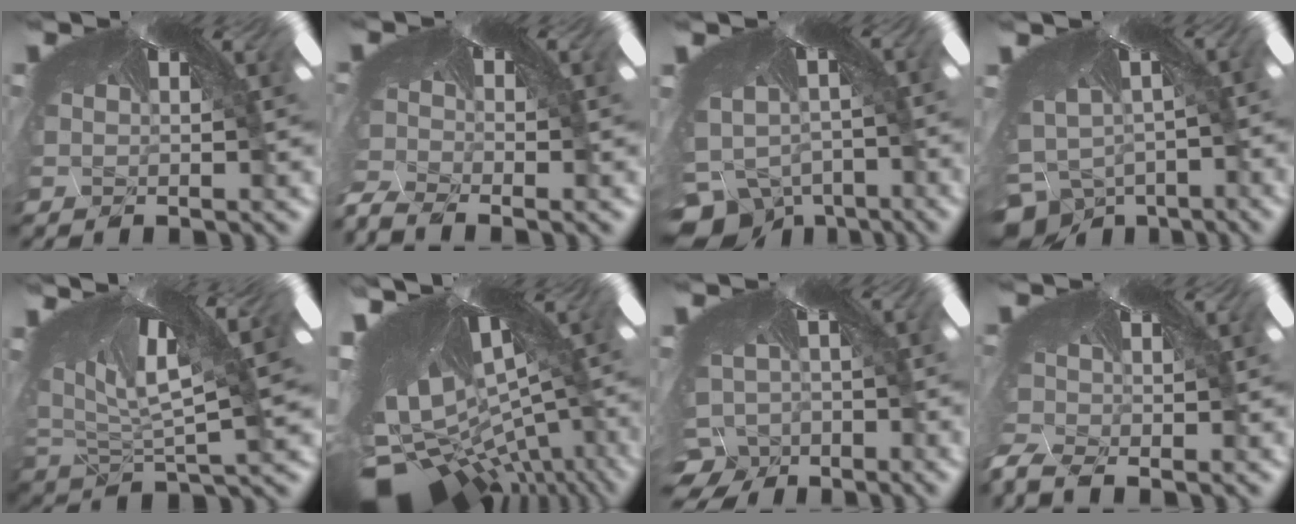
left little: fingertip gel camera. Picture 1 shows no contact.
{"total": 6.6, "force": [-6.5, 0.4, 1.1], "torque": [-0.029, -0.076, -0.072]}
{"total": 9.5, "force": [-9.0, 2.8, -0.5], "torque": [-0.023, -0.095, -0.114]}
{"total": 9.1, "force": [-8.9, 1.9, -0.8], "torque": [-0.007, -0.101, -0.102]}
{"total": 3.3, "force": [-3.3, 0.1, 0.6], "torque": [-0.056, -0.056, -0.016]}
{"total": 8.7, "force": [-8.6, 0.5, 0.9], "torque": [-0.073, -0.119, -0.089]}
{"total": 8.2, "force": [-7.7, 2.7, 0.3], "torque": [-0.041, -0.073, -0.099]}
{"total": 6.3, "force": [-6.2, 0.4, 0.9], "torque": [-0.042, -0.076, -0.066]}